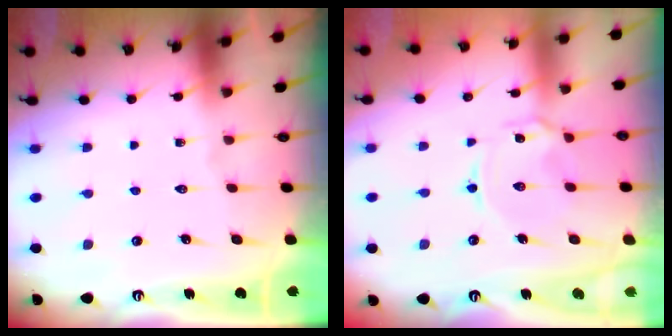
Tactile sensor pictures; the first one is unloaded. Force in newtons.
{"total": 3.5, "press": 3.5, "slide": 0.4}